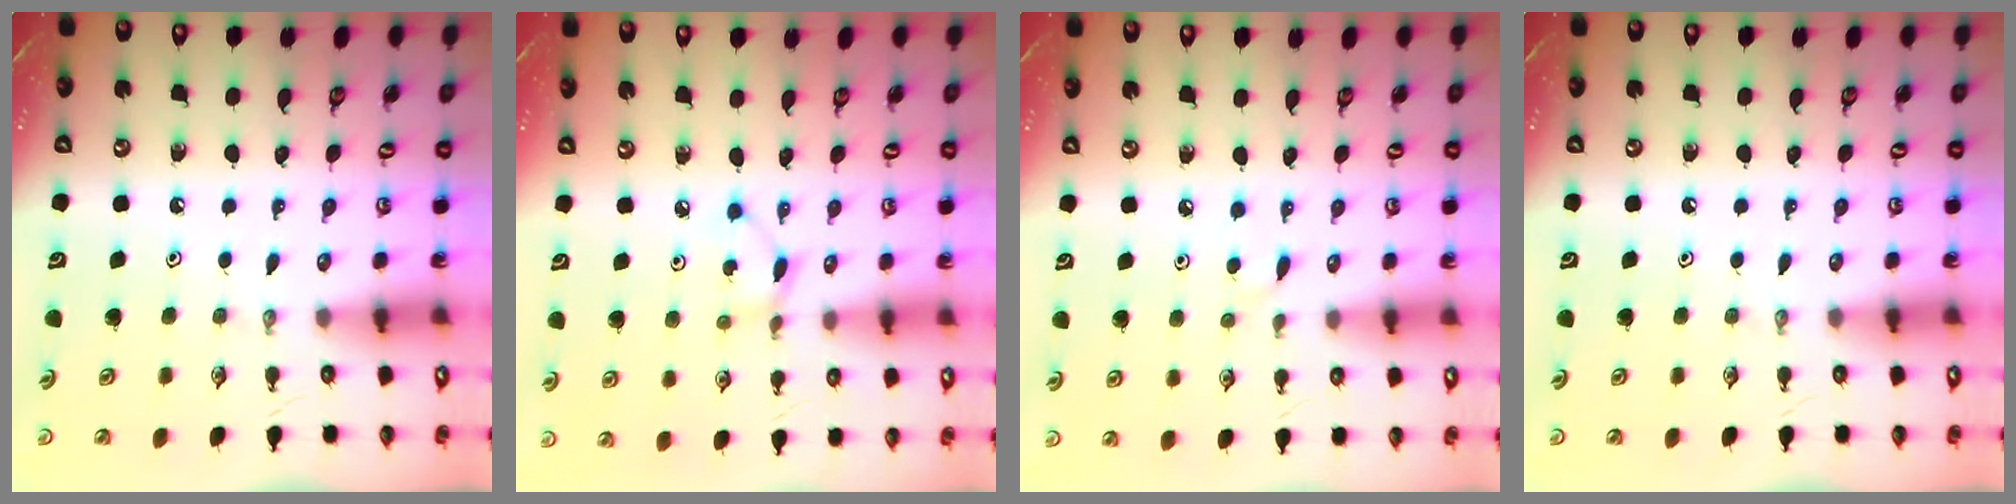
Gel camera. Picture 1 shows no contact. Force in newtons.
{"total": 2.2, "press": 2.2, "slide": 0.1}
{"total": 3.5, "press": 3.5, "slide": 0.4}
{"total": 0.0}